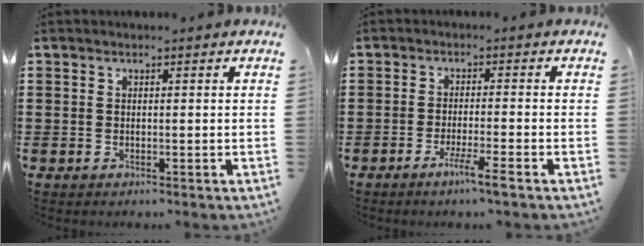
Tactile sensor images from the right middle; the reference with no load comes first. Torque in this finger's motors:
{"motor_torque": [1.96, -0.09, 0.10, 0.09]}